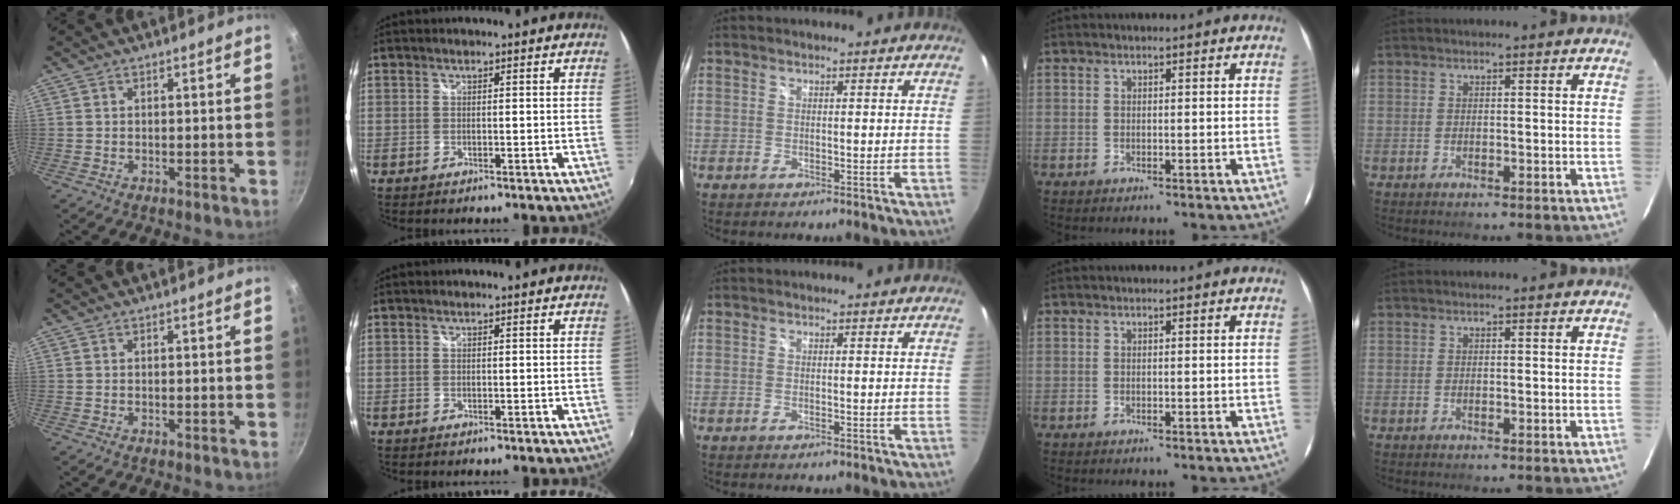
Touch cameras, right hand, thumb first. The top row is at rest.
{}